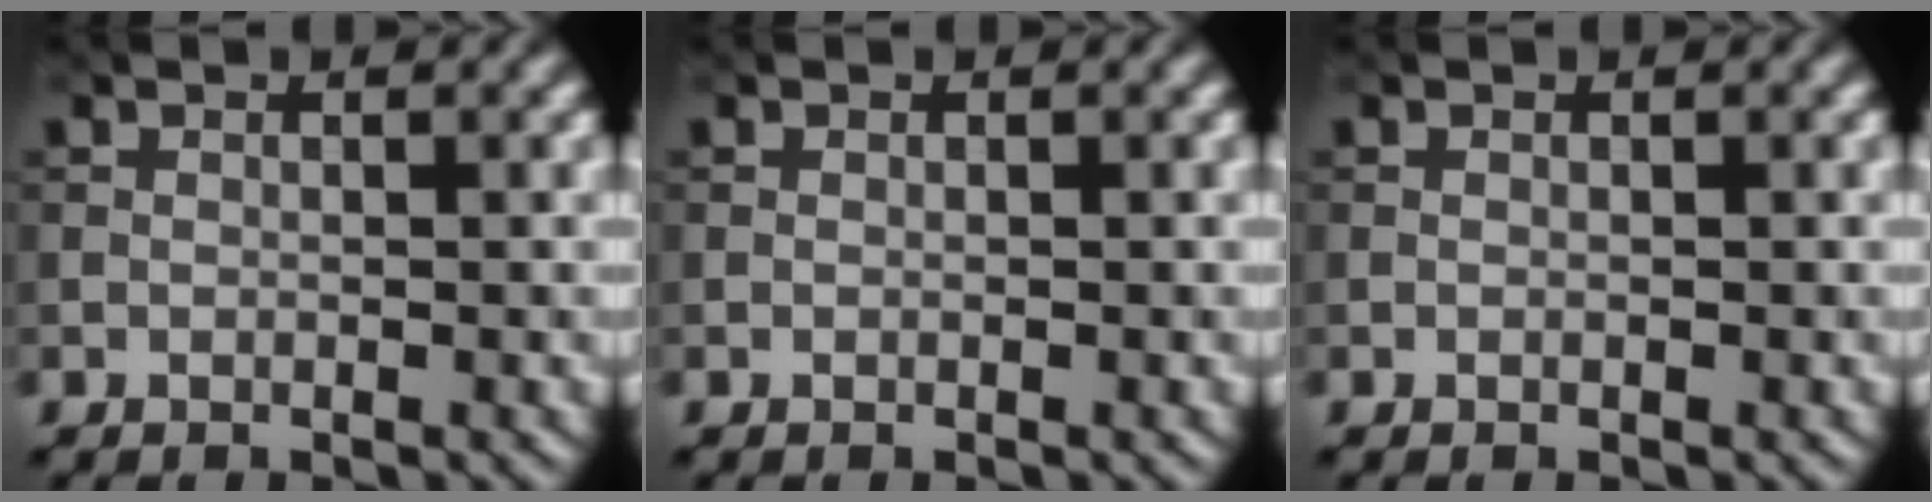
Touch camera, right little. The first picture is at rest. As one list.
[{"total": 0.0}, {"total": 0.0}]